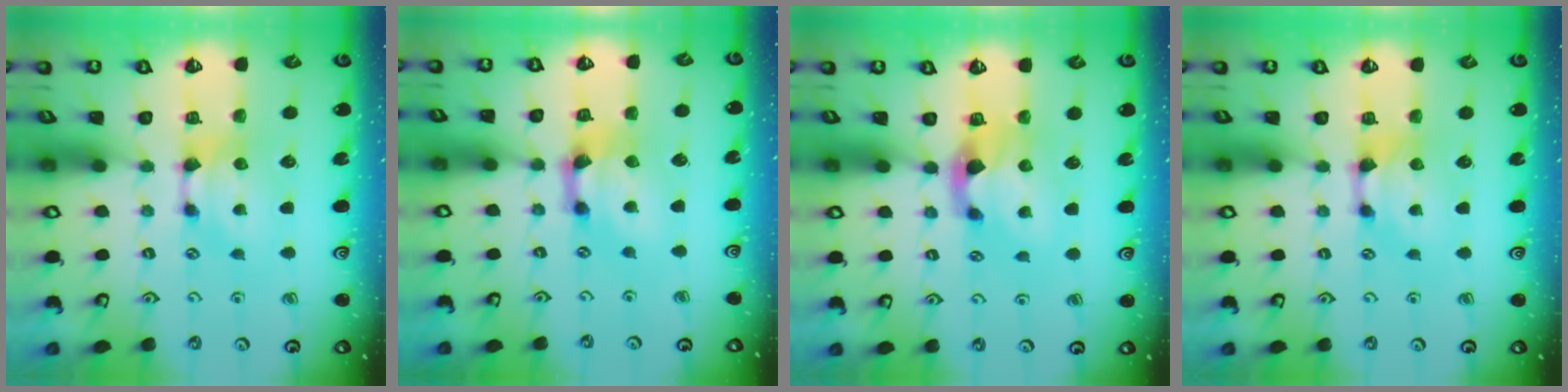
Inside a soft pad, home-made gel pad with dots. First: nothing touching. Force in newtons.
{"total": 2.4, "press": 1.6, "slide": 1.8}
{"total": 2.3, "press": 1.9, "slide": 1.2}
{"total": 0.6, "press": 0.4, "slide": 0.5}